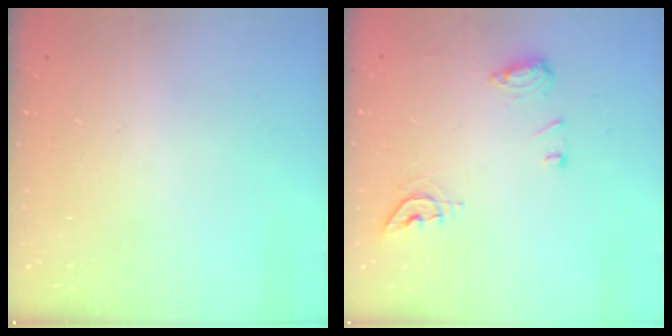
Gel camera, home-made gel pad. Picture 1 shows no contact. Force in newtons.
{"total": 9.0, "press": 8.9, "slide": 0.9}